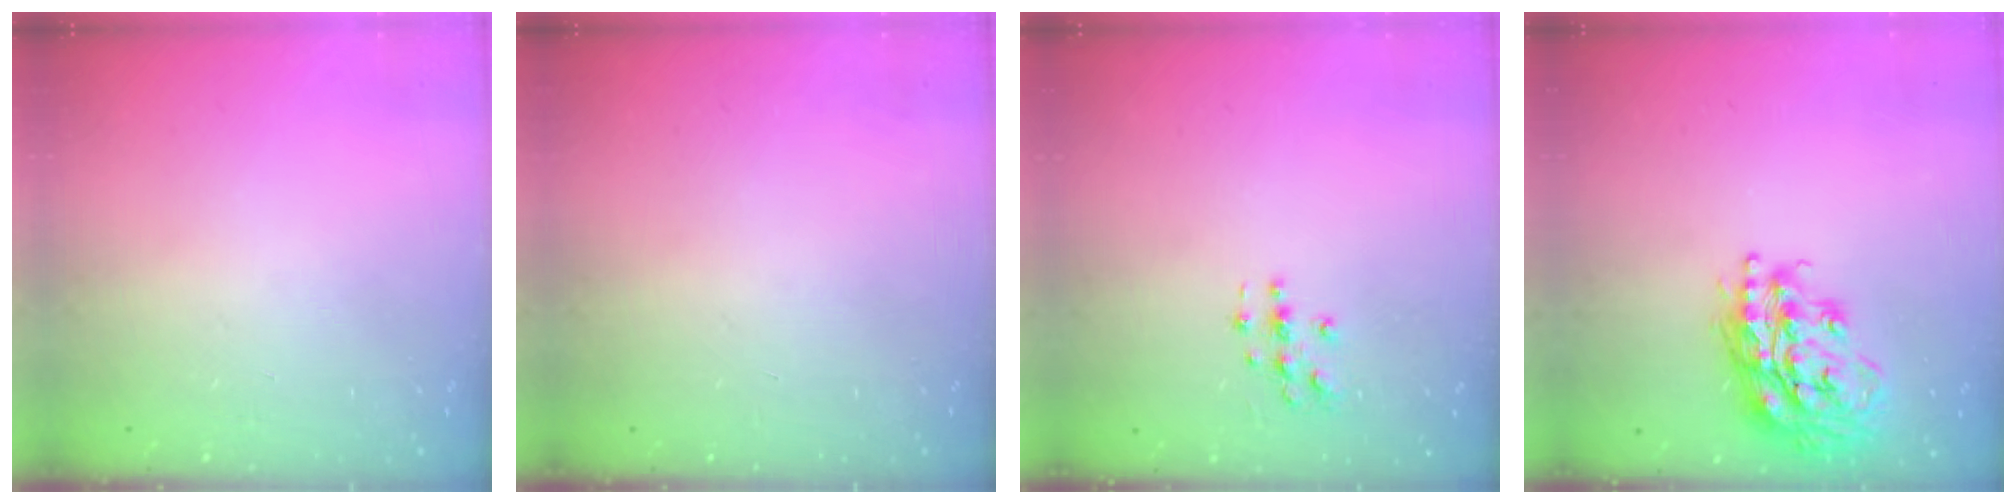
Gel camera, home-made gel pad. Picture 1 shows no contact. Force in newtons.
{"total": 0.0}
{"total": 3.0, "press": 3.0, "slide": 0.3}
{"total": 18.8, "press": 18.8, "slide": 1.5}